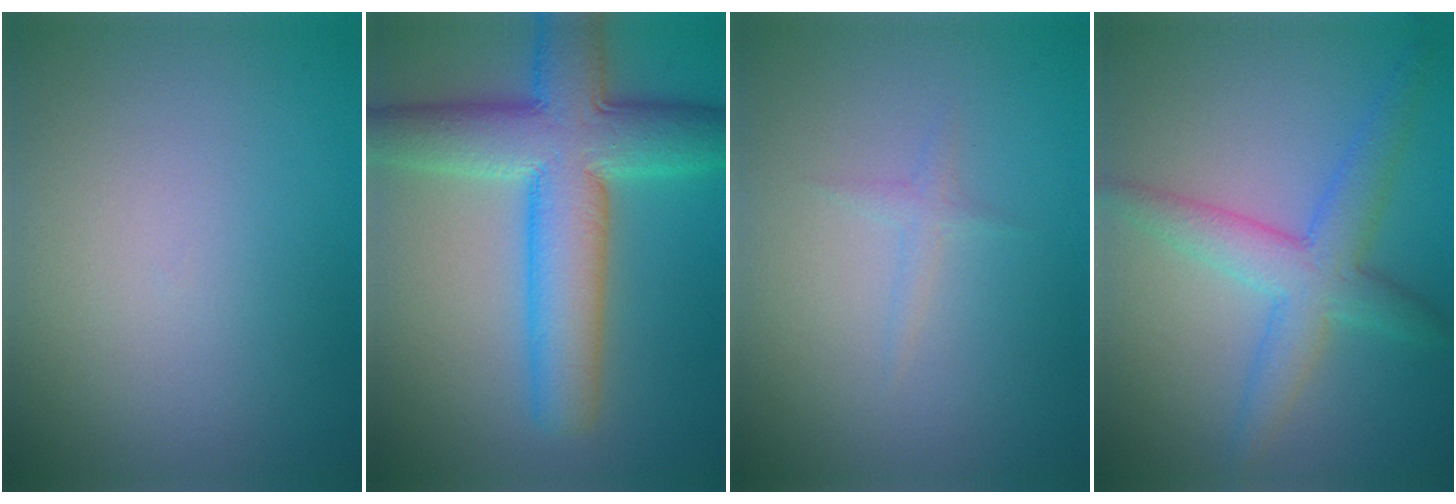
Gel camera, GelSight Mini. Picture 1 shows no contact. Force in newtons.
{"total": 10.1, "press": 10.1, "slide": 0.4}
{"total": 0.8, "press": 0.8, "slide": 0.1}
{"total": 4.6, "press": 4.6, "slide": 0.0}